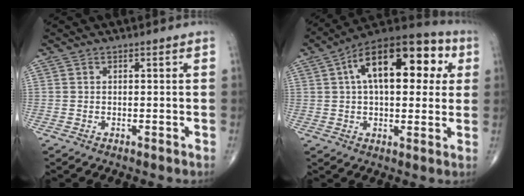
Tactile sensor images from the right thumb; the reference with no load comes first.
{"total": 21.2, "force": [5.8, 10.8, 17.4], "torque": [-0.236, 0.030, 0.078]}